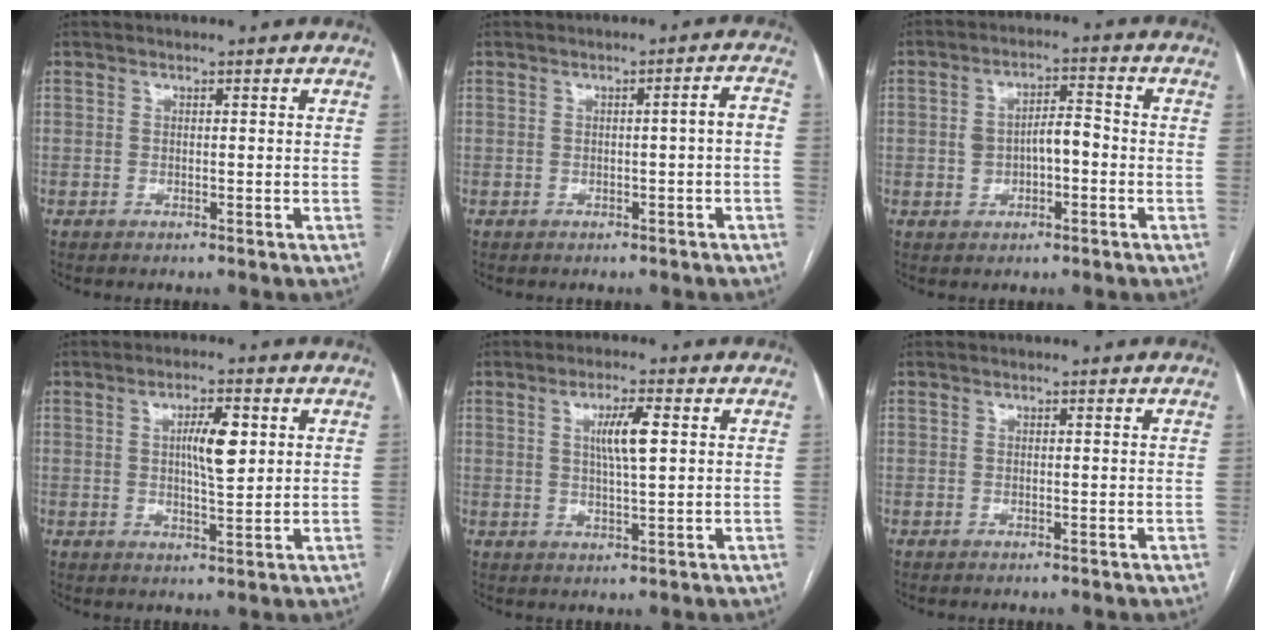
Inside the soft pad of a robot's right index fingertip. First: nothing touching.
{"total": 2.2, "force": [-0.5, 0.0, 2.1], "torque": [-0.023, 0.004, -0.007]}
{"total": 5.5, "force": [-0.7, 2.7, 4.8], "torque": [-0.090, 0.022, -0.008]}
{"total": 5.8, "force": [1.4, 1.2, 5.5], "torque": [-0.096, 0.004, 0.025]}
{"total": 5.4, "force": [1.4, 0.5, 5.2], "torque": [-0.095, 0.001, 0.025]}
{"total": 0.0}